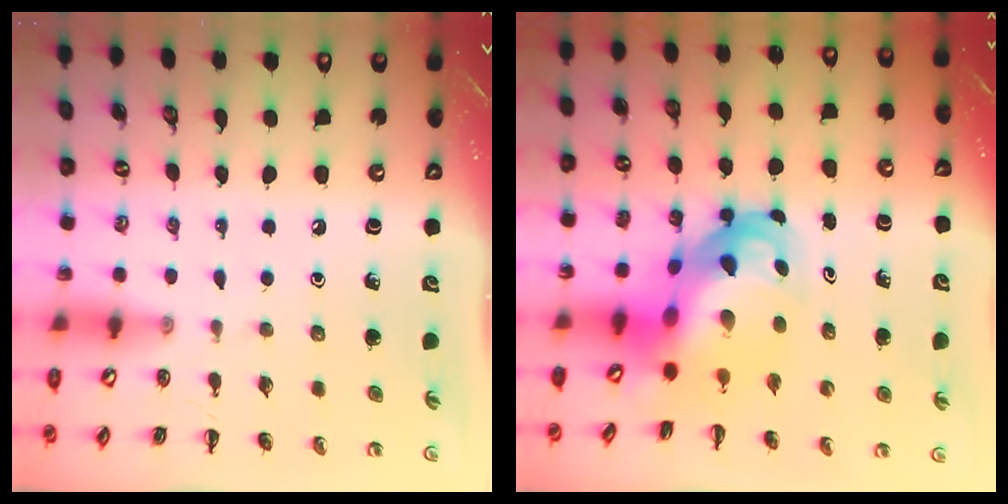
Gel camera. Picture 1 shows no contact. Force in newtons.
{"total": 9.6, "press": 9.2, "slide": 2.9}